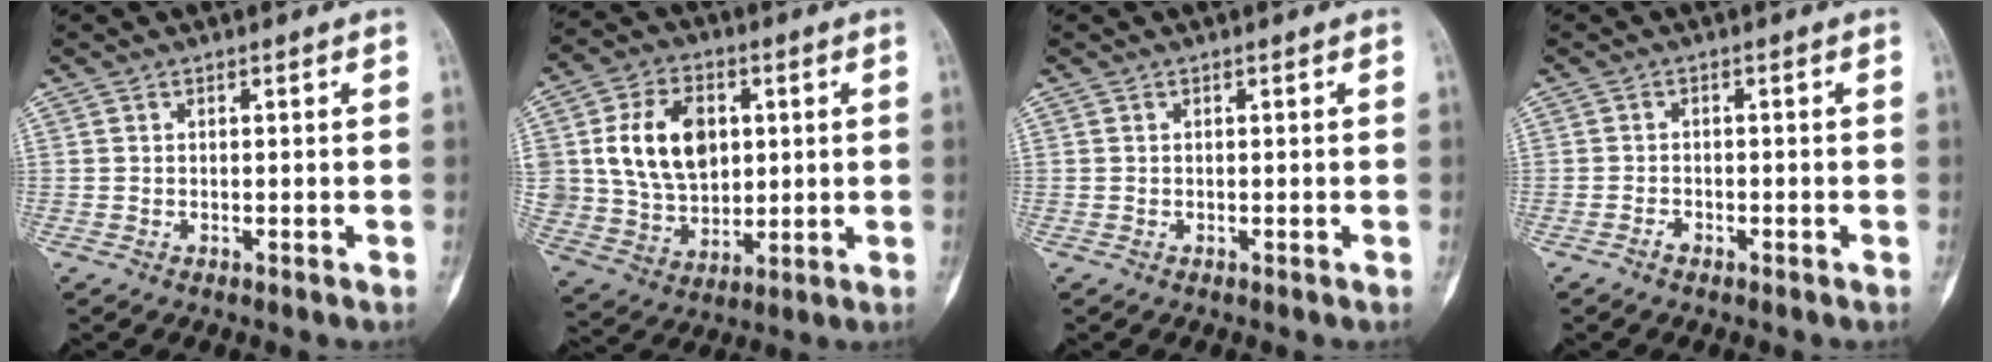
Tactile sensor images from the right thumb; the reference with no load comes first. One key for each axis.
{"total": 15.7, "fx": 3.1, "fy": 11.3, "fz": 10.5, "tx": -0.147, "ty": -0.005, "tz": 0.063}
{"total": 0.0}
{"total": 1.3, "fx": -1.0, "fy": 0.7, "fz": 0.5, "tx": -0.009, "ty": 0.005, "tz": -0.021}